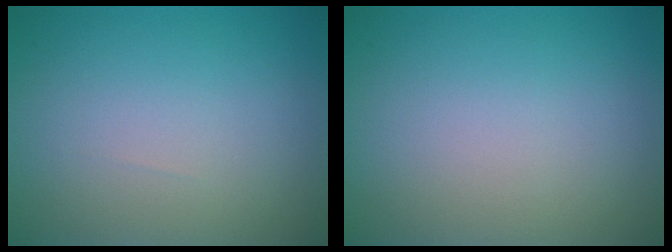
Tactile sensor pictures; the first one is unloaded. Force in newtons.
{"total": 0.0}